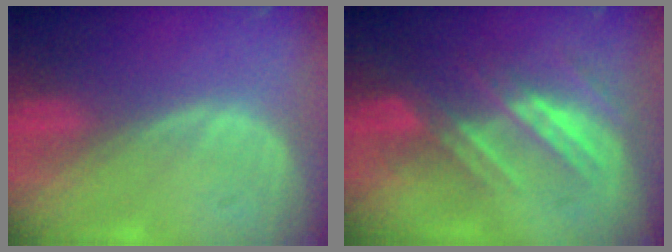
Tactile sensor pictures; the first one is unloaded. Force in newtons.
{"total": 7.4, "press": 6.5, "slide": 3.5}